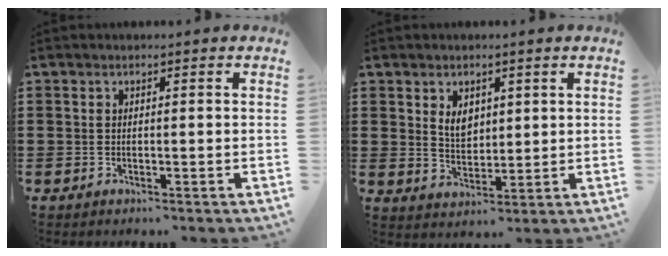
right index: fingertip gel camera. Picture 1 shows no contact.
{"total": 3.7, "force": [1.6, 2.5, 2.1], "torque": [-0.042, 0.006, 0.028]}